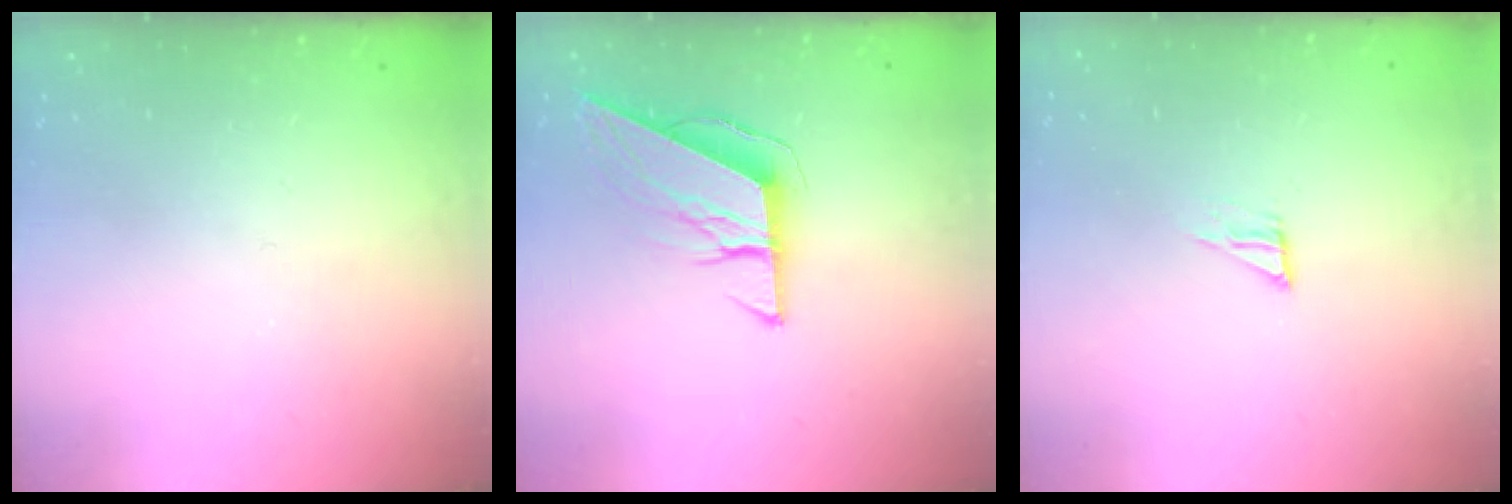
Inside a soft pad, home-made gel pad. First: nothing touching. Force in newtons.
{"total": 8.2, "press": 8.2, "slide": 0.3}
{"total": 4.3, "press": 4.3, "slide": 0.3}